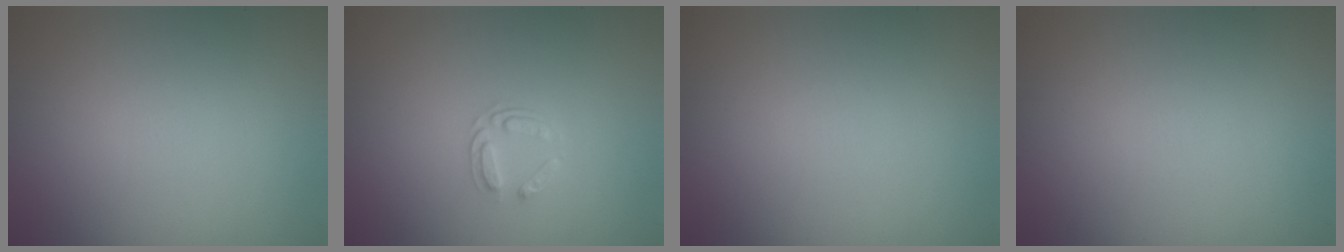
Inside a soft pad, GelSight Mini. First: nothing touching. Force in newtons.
{"total": 1.6, "press": 1.0, "slide": 1.2}
{"total": 0.0}
{"total": 0.0}